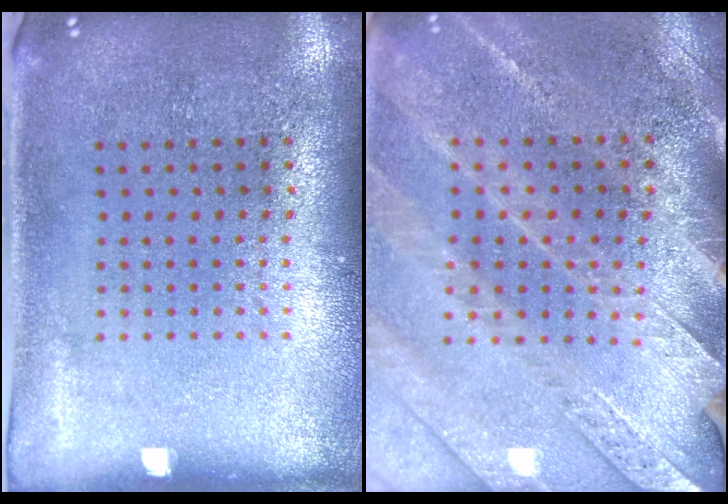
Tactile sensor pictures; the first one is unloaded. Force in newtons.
{"total": 2.9, "press": 2.8, "slide": 0.4}